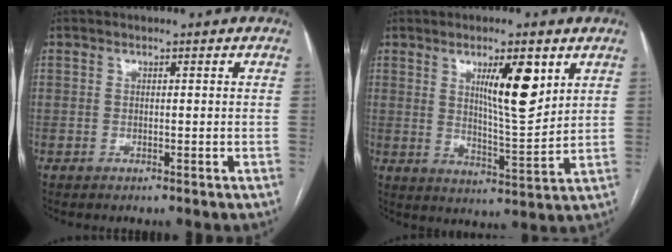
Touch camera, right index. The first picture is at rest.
{"total": 9.5, "force": [4.3, 1.6, 8.3], "torque": [-0.137, -0.009, 0.074]}